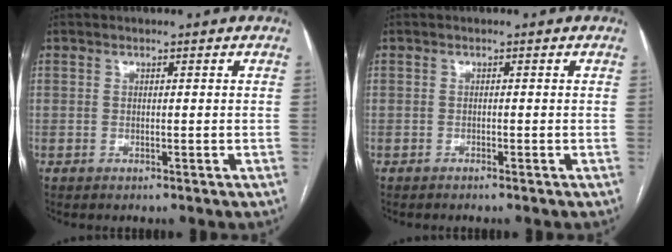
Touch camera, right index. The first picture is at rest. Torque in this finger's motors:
{"motor_torque": [-0.06, -0.04, 0.14, 0.01]}